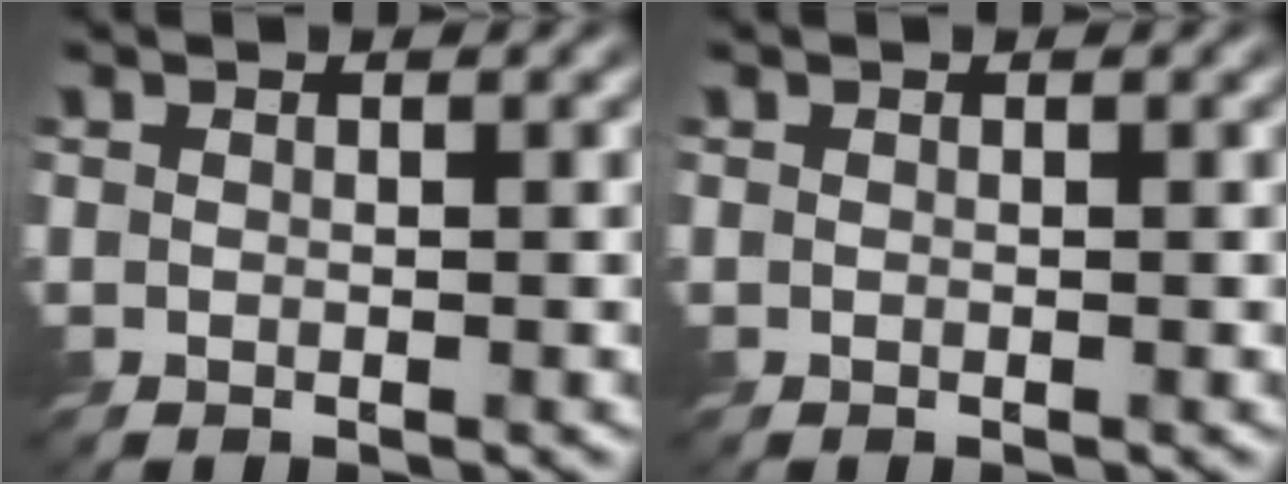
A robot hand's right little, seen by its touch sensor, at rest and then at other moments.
{"total": 0.0}